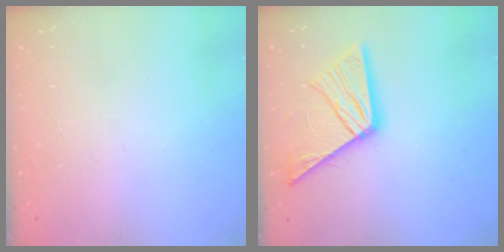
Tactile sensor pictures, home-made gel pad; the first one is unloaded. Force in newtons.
{"total": 13.1, "press": 13.0, "slide": 1.2}